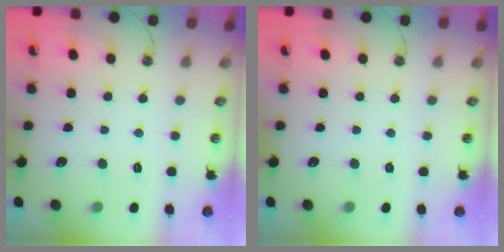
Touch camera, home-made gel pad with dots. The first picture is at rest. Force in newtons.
{"total": 0.0}